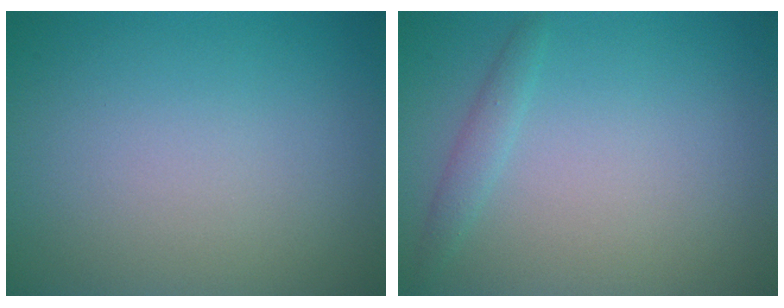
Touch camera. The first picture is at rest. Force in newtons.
{"total": 1.3, "press": 1.3, "slide": 0.1}